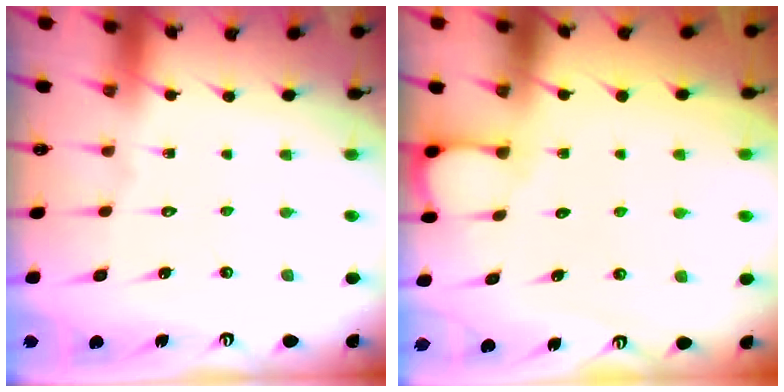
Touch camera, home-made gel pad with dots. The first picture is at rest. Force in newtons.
{"total": 2.7, "press": 2.7, "slide": 0.3}